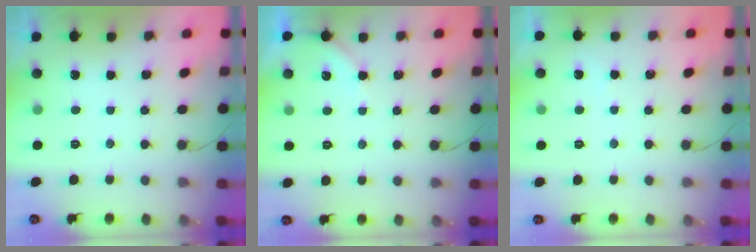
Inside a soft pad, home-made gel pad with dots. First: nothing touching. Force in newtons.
{"total": 2.9, "press": 2.9, "slide": 0.4}
{"total": 2.1, "press": 2.1, "slide": 0.3}